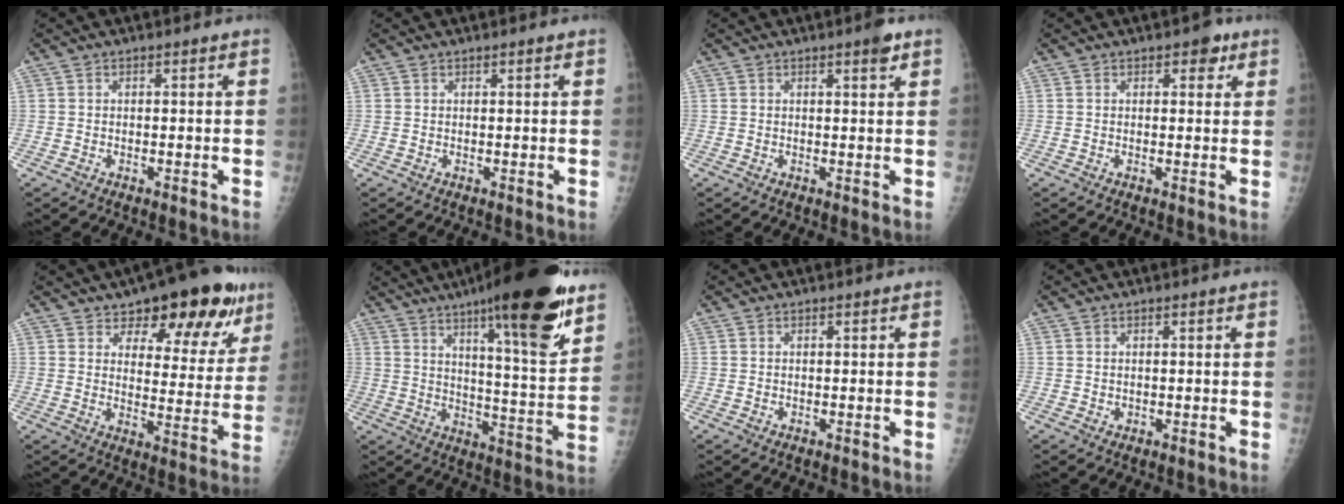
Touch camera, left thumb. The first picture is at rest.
{"total": 0.5, "force": [0.4, 0.0, 0.4], "torque": [-0.005, -0.001, 0.007]}
{"total": 2.5, "force": [1.6, 0.5, 1.9], "torque": [-0.023, -0.007, 0.019]}
{"total": 3.0, "force": [1.7, 1.7, 1.8], "torque": [-0.005, -0.003, 0.017]}
{"total": 18.7, "force": [11.4, 8.5, 12.1], "torque": [-0.103, -0.040, 0.160]}
{"total": 24.0, "force": [15.0, 4.4, 18.2], "torque": [-0.250, -0.065, 0.228]}
{"total": 0.0}
{"total": 0.6, "force": [0.3, 0.4, 0.2], "torque": [0.003, -0.002, 0.005]}